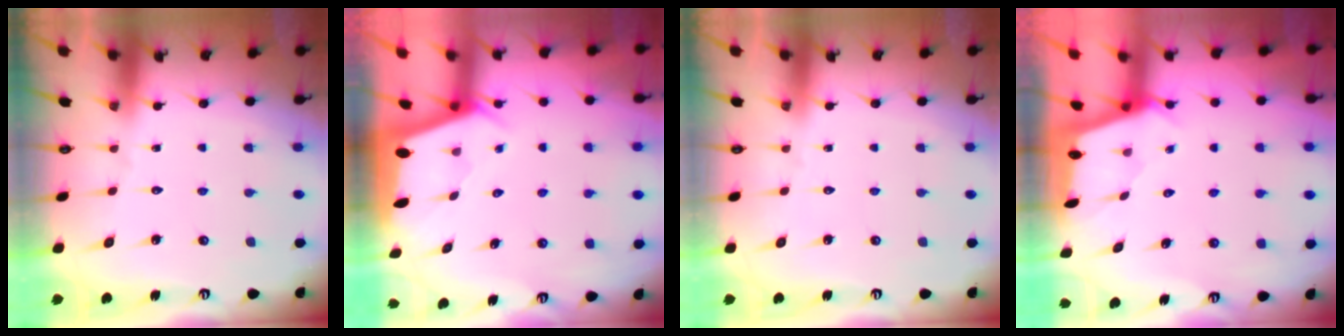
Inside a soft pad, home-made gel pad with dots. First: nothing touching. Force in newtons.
{"total": 2.2, "press": 2.2, "slide": 0.3}
{"total": 0.0}
{"total": 2.2, "press": 2.1, "slide": 0.3}